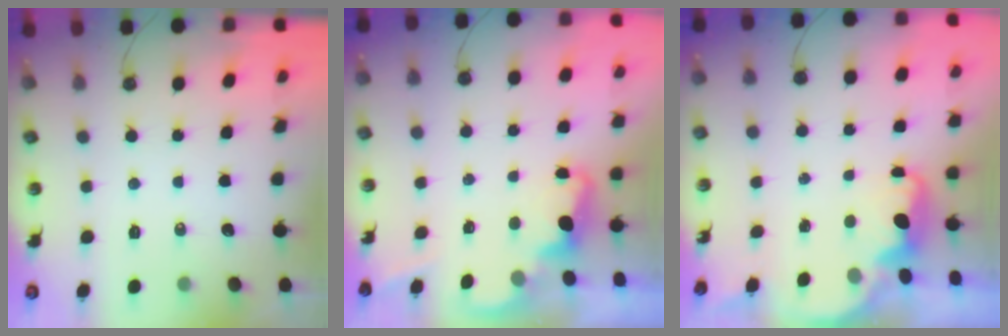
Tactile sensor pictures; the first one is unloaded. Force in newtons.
{"total": 2.5, "press": 2.4, "slide": 0.6}
{"total": 3.0, "press": 2.9, "slide": 0.7}